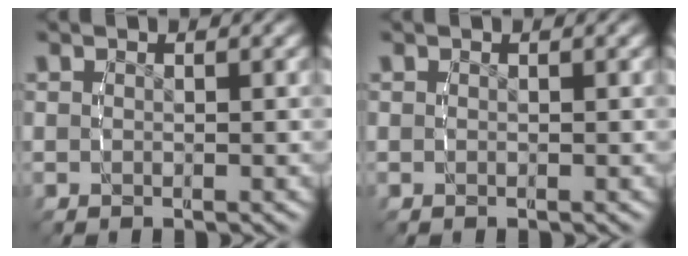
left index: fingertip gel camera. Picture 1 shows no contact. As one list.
[{"total": 0.0}]